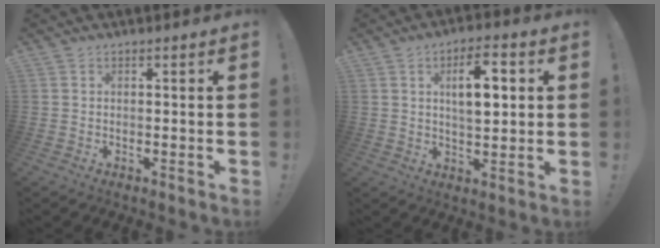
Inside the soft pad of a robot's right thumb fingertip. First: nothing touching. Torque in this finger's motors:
{"motor_torque": [-0.28, 0.53, 0.46, 0.49, 0.10]}